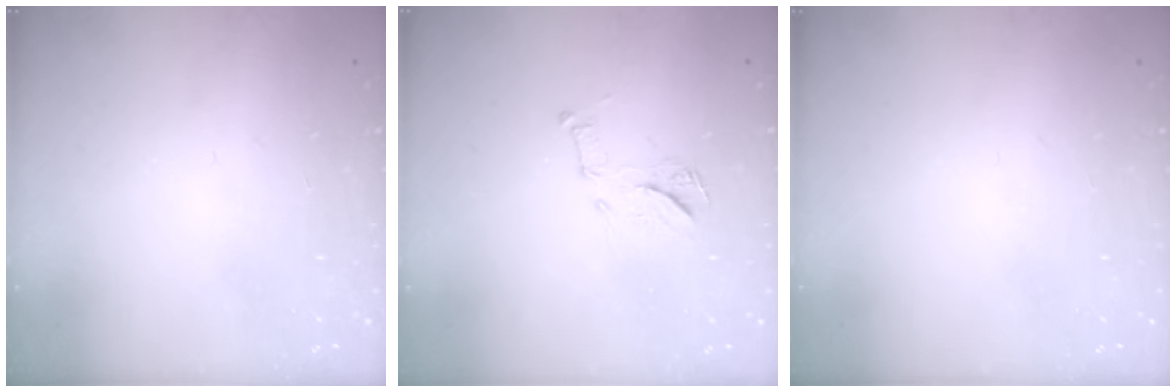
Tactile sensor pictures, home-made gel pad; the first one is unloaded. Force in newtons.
{"total": 9.0, "press": 9.0, "slide": 0.2}
{"total": 0.0}